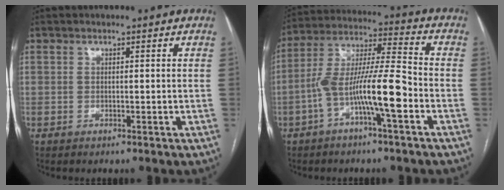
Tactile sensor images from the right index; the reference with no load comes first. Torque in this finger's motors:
{"motor_torque": [0.86, -0.40, 0.38, 0.21]}